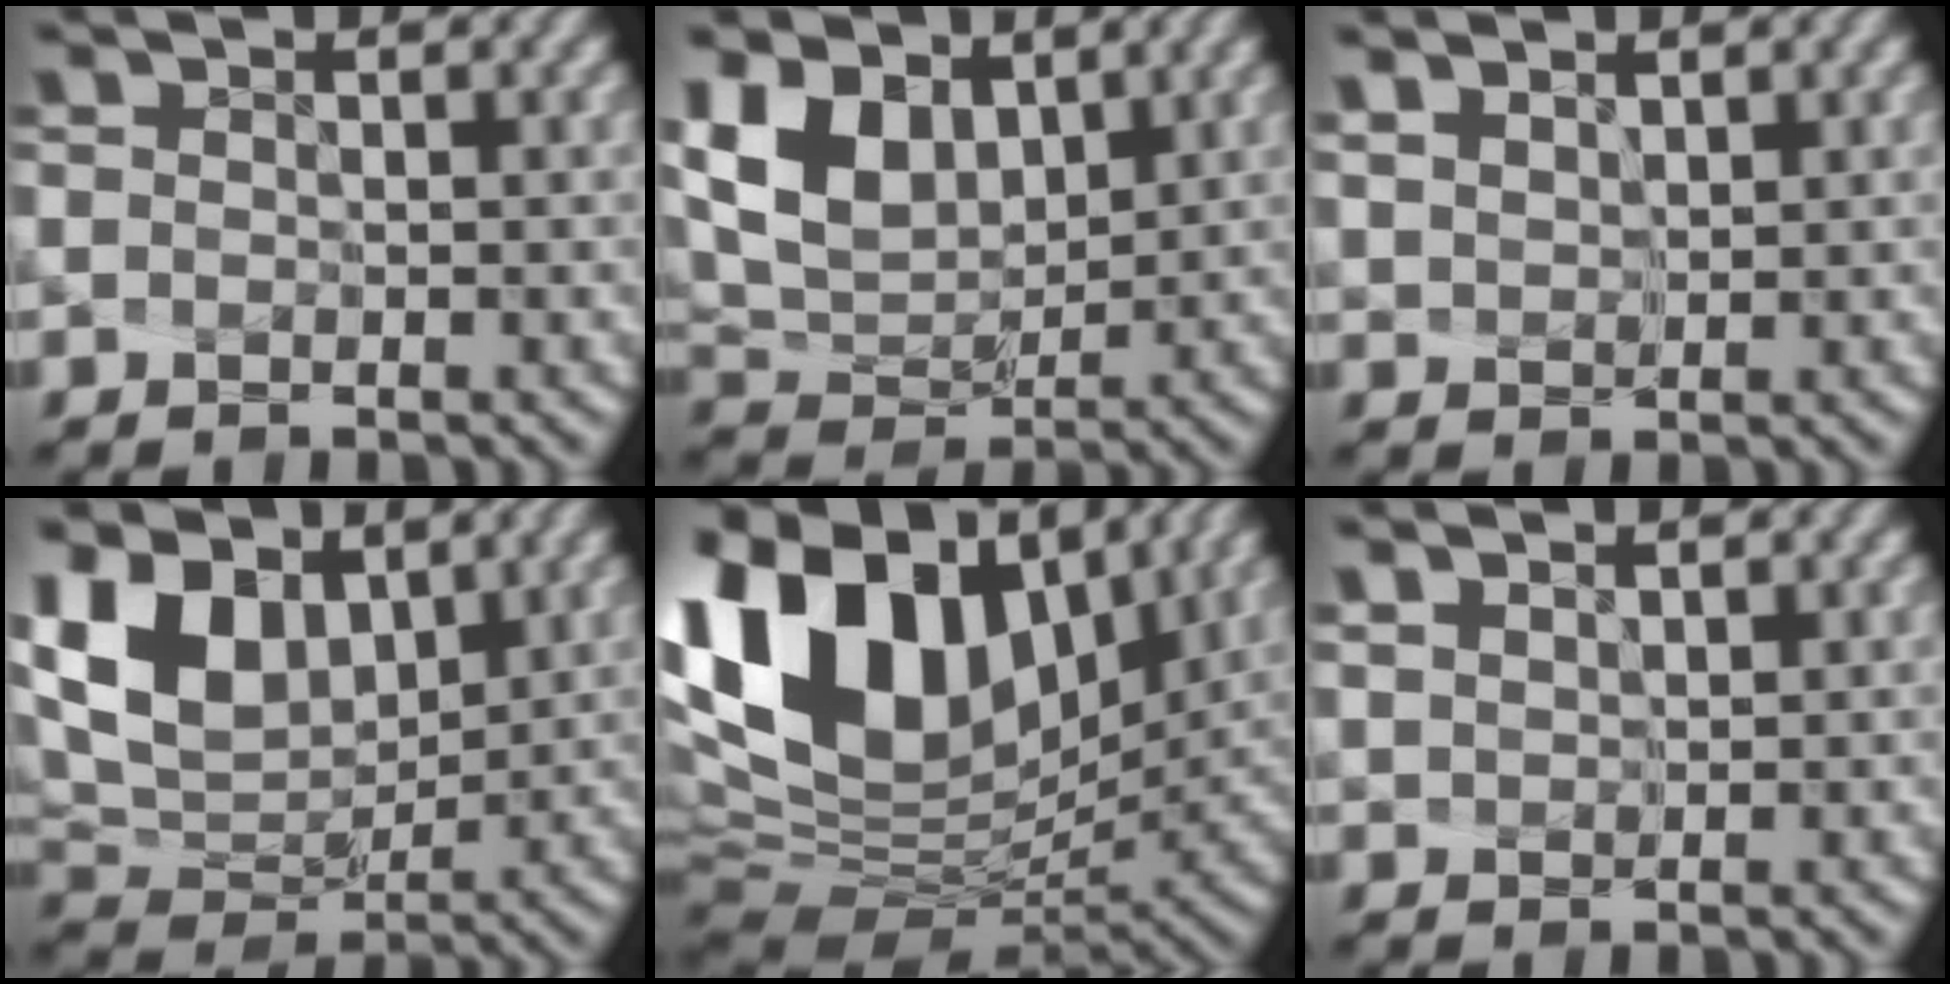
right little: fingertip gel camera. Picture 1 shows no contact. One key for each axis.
{"total": 5.8, "fx": 3.6, "fy": 3.4, "fz": 3.1, "tx": -0.077, "ty": -0.004, "tz": 0.067}
{"total": 3.0, "fx": 2.4, "fy": 1.3, "fz": 1.1, "tx": -0.032, "ty": 0.016, "tz": 0.034}
{"total": 7.6, "fx": 3.9, "fy": 4.8, "fz": 4.4, "tx": -0.112, "ty": -0.001, "tz": 0.071}
{"total": 16.6, "fx": 7.2, "fy": 10.1, "fz": 11.0, "tx": -0.228, "ty": 0.024, "tz": 0.126}
{"total": 1.9, "fx": 1.7, "fy": 0.6, "fz": 0.5, "tx": -0.013, "ty": 0.013, "tz": 0.023}